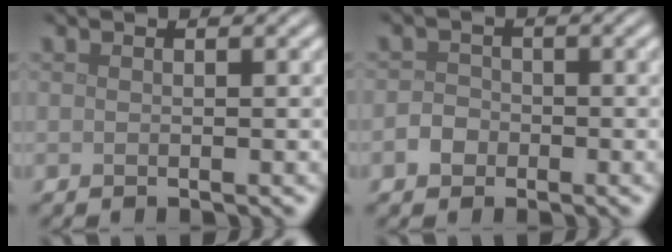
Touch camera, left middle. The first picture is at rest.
{"total": 1.6, "force": [-0.7, 1.4, 0.6], "torque": [-0.006, 0.003, -0.018]}